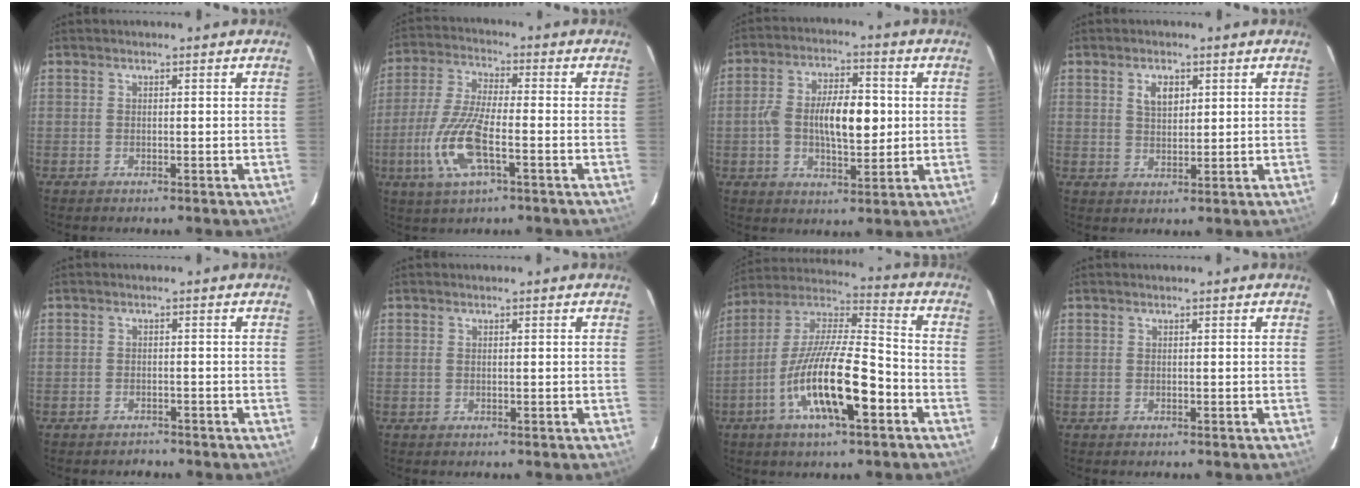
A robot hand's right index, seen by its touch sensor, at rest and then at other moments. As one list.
[{"total": 12.3, "force": [-4.2, 3.4, 11.0], "torque": [-0.239, -0.008, -0.083]}, {"total": 11.3, "force": [-0.4, 5.3, 10.0], "torque": [-0.186, 0.011, -0.007]}, {"total": 3.8, "force": [1.6, 2.2, 2.6], "torque": [-0.044, 0.005, 0.030]}, {"total": 2.0, "force": [-1.8, 0.9, 0.0], "torque": [-0.005, 0.005, -0.026]}, {"total": 0.0}, {"total": 18.0, "force": [-7.2, 4.4, 15.9], "torque": [-0.301, -0.015, -0.137]}, {"total": 0.0}]